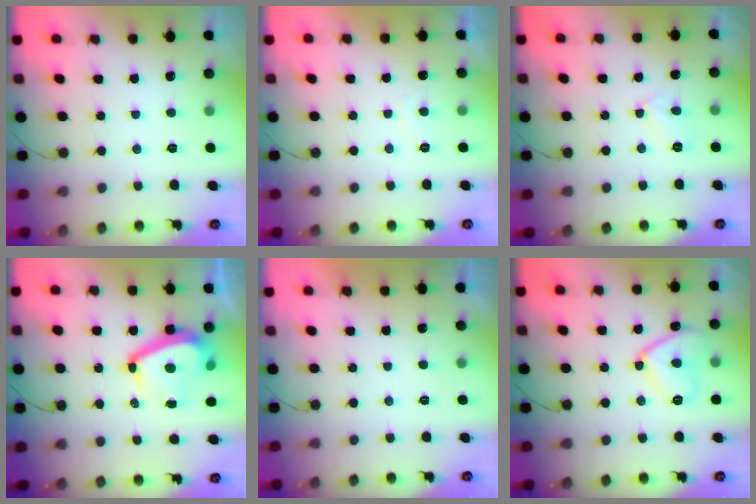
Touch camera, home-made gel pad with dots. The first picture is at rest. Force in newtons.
{"total": 1.1, "press": 0.8, "slide": 0.7}
{"total": 3.8, "press": 3.8, "slide": 0.3}
{"total": 11.5, "press": 11.4, "slide": 1.6}
{"total": 2.2, "press": 2.2, "slide": 0.4}
{"total": 11.2, "press": 11.1, "slide": 1.0}